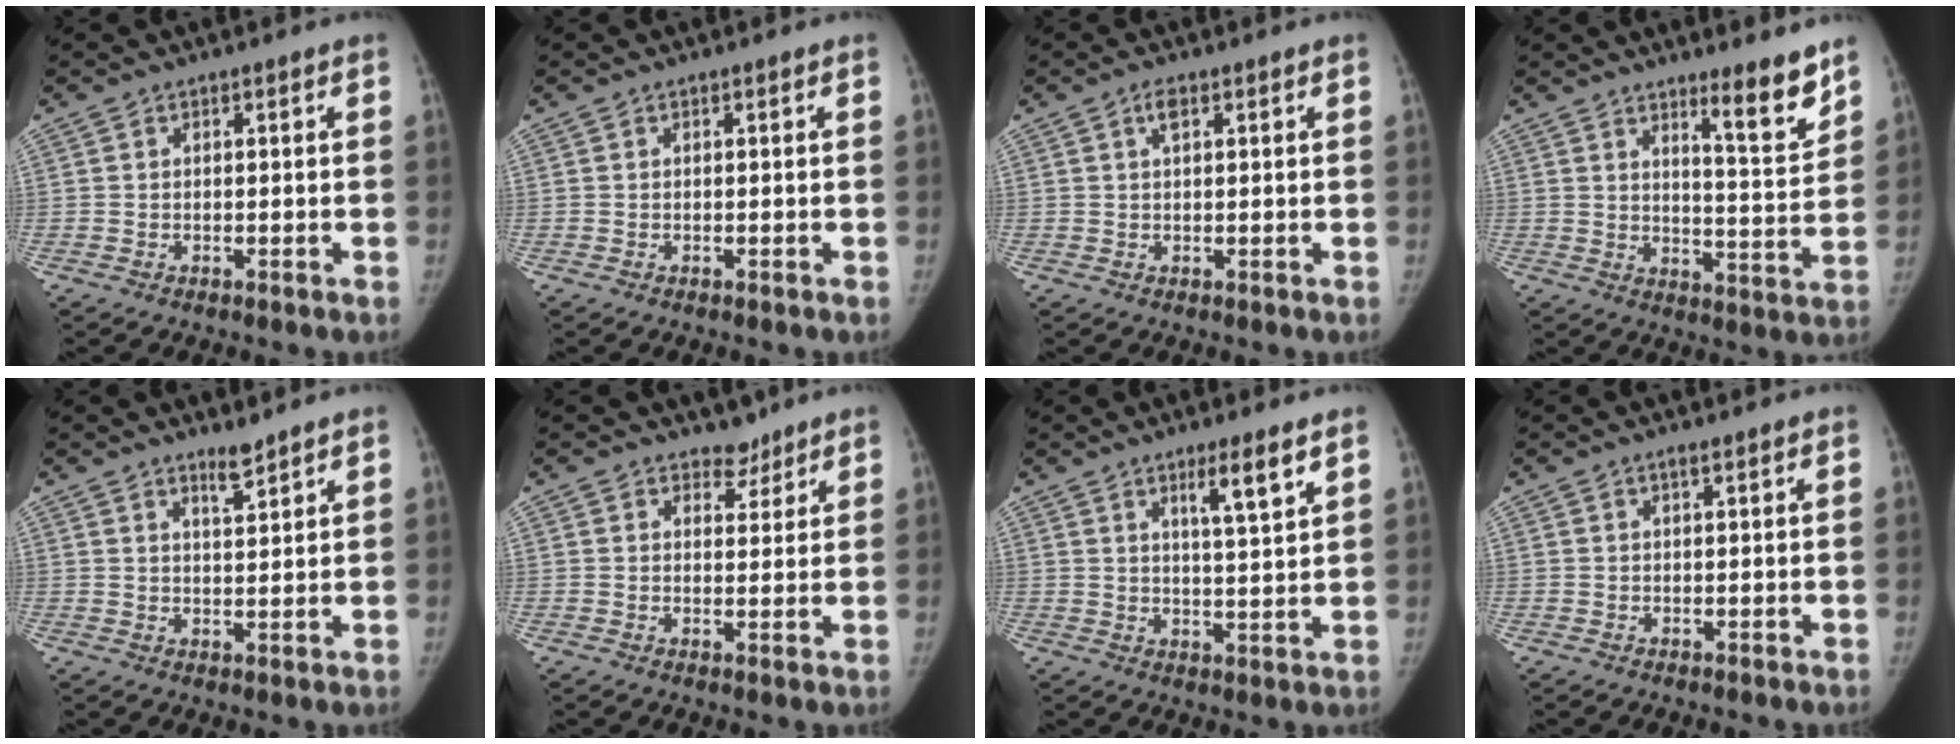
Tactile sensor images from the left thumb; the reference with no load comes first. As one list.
[{"total": 0.0}, {"total": 2.0, "force": [0.9, 0.8, 1.5], "torque": [-0.028, 0.004, 0.015]}, {"total": 9.2, "force": [6.8, 1.1, 6.1], "torque": [-0.075, -0.063, 0.104]}, {"total": 3.0, "force": [2.6, 0.4, 1.5], "torque": [-0.019, -0.027, 0.046]}, {"total": 3.1, "force": [2.6, 1.8, 0.3], "torque": [0.018, -0.018, 0.036]}, {"total": 6.4, "force": [3.9, 0.5, 5.0], "torque": [-0.080, -0.030, 0.066]}, {"total": 0.7, "force": [0.4, 0.0, 0.5], "torque": [-0.007, 0.001, 0.007]}]